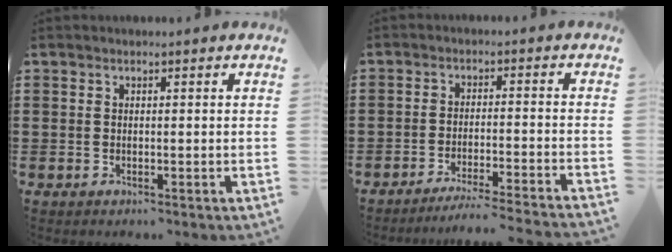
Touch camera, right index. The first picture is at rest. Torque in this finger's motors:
{"motor_torque": [0.42, 0.42, -0.01, -0.01]}